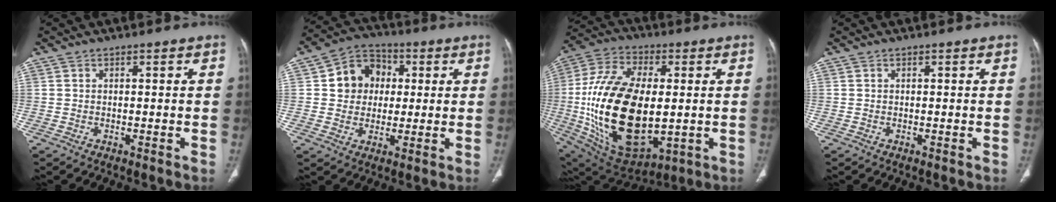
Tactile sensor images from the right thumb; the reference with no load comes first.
{"total": 10.1, "force": [1.6, 8.9, 4.7], "torque": [-0.036, 0.011, 0.018]}
{"total": 28.2, "force": [-1.2, 15.1, 23.8], "torque": [-0.468, -0.009, 0.002]}
{"total": 0.0}